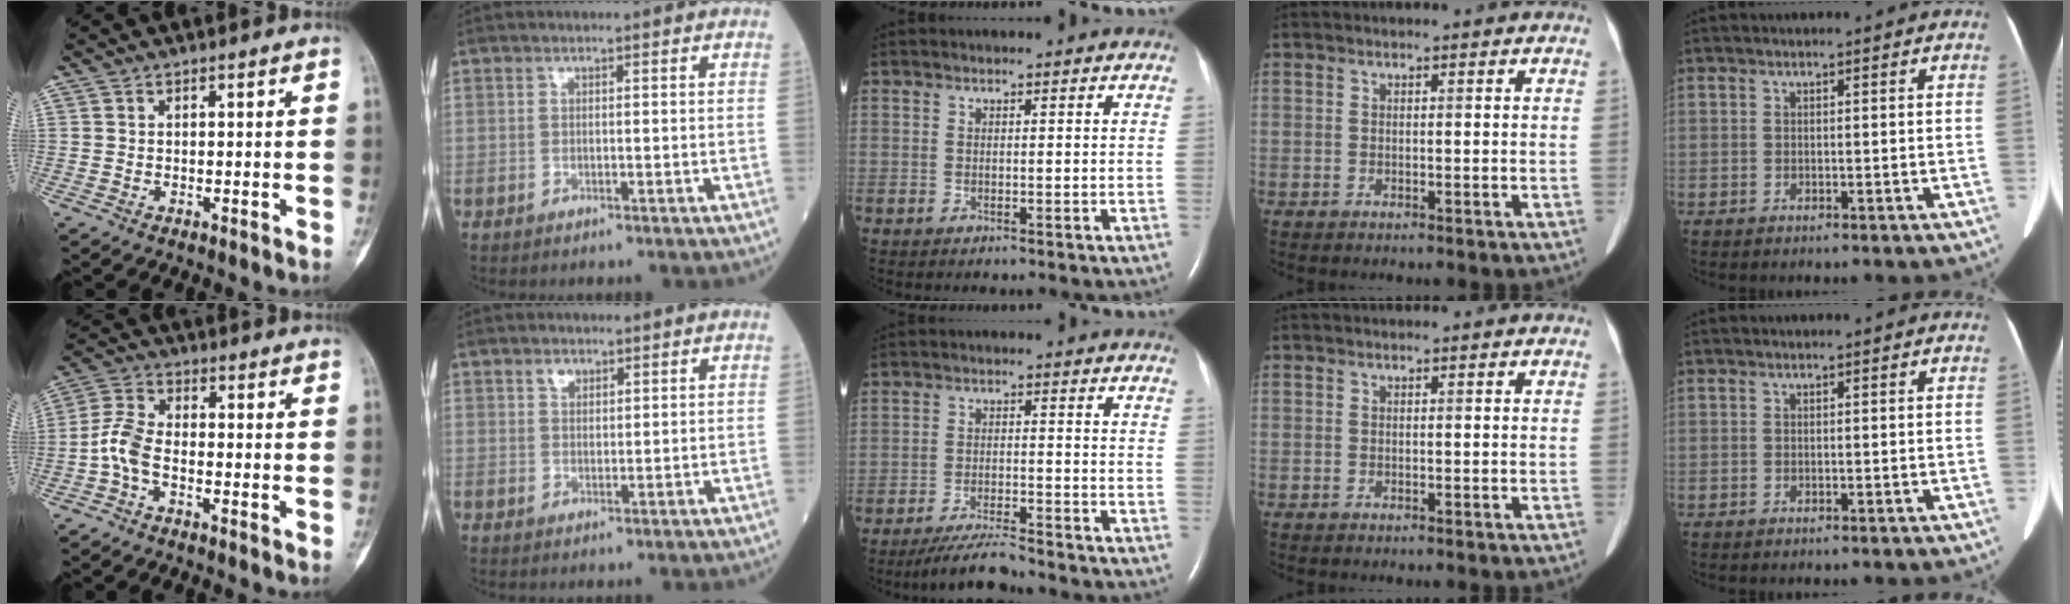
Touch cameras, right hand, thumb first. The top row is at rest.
{"thumb": {"total": 5.7, "force": [-2.1, 2.8, 4.5], "torque": [-0.101, 0.020, -0.052]}, "index": {"total": 1.7, "force": [1.2, 1.0, 0.7], "torque": [-0.012, 0.003, 0.023]}, "middle": {"total": 5.8, "force": [-5.4, -0.2, 2.0], "torque": [-0.042, -0.019, -0.098]}}